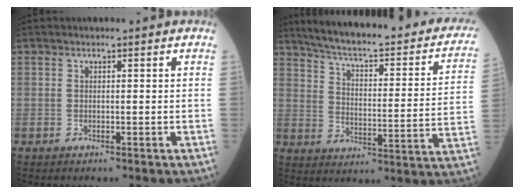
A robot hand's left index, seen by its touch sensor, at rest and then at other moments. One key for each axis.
{"total": 26.7, "fx": 21.9, "fy": 5.1, "fz": 14.4, "tx": -0.203, "ty": -0.019, "tz": 0.273}